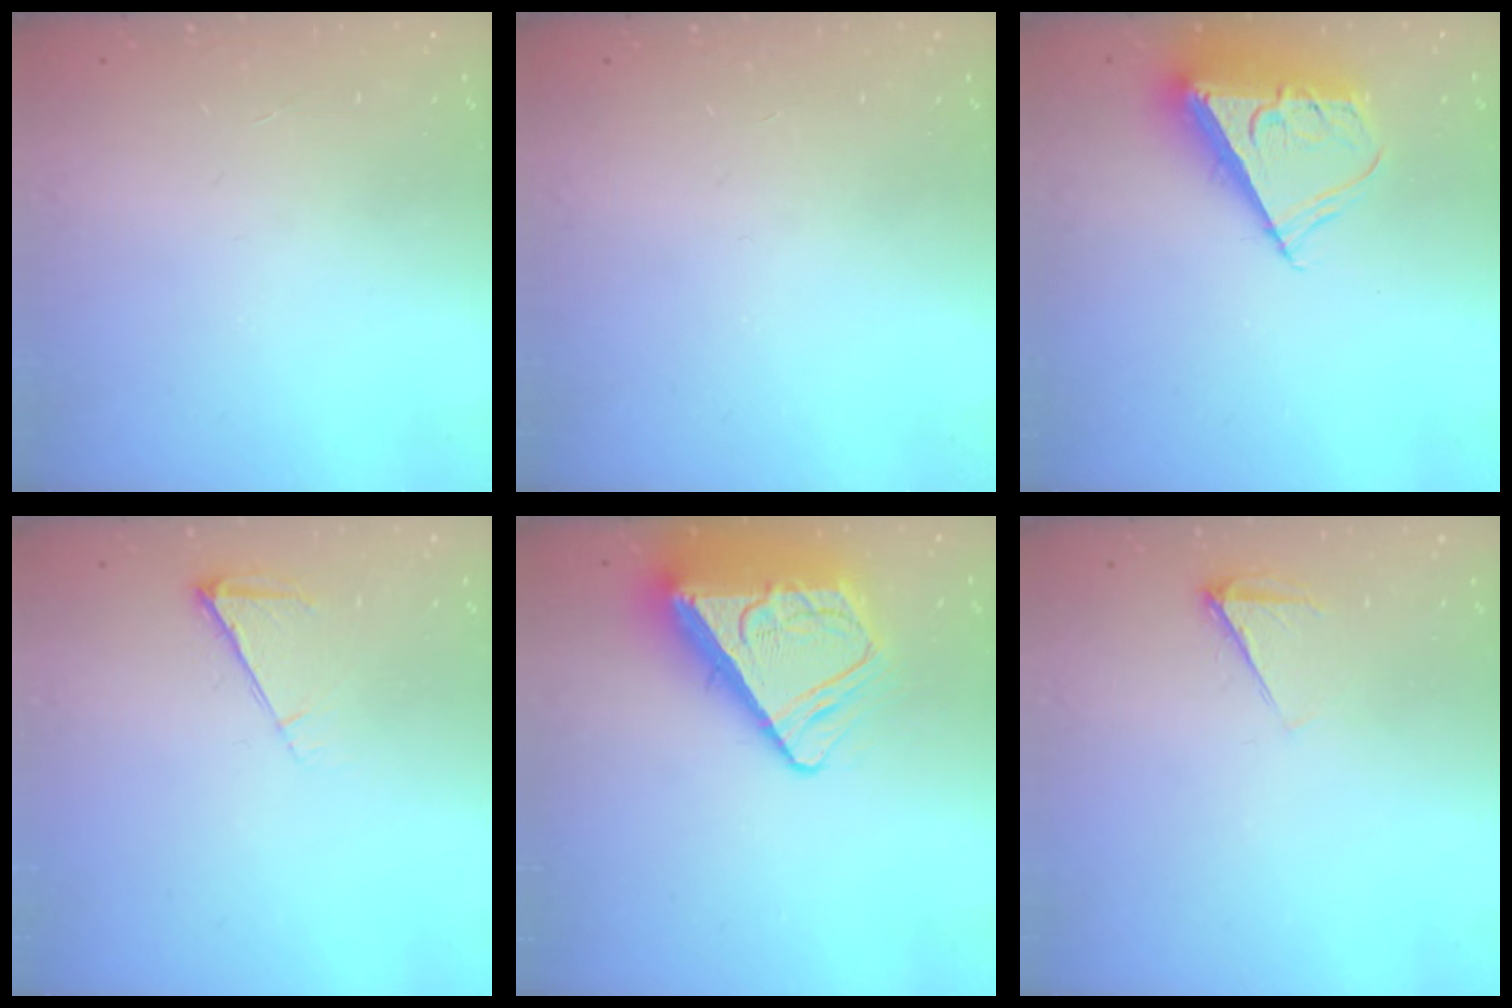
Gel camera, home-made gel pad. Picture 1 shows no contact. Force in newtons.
{"total": 0.0}
{"total": 9.9, "press": 9.9, "slide": 0.4}
{"total": 6.5, "press": 6.5, "slide": 0.9}
{"total": 13.6, "press": 13.5, "slide": 1.5}
{"total": 4.9, "press": 4.8, "slide": 0.7}